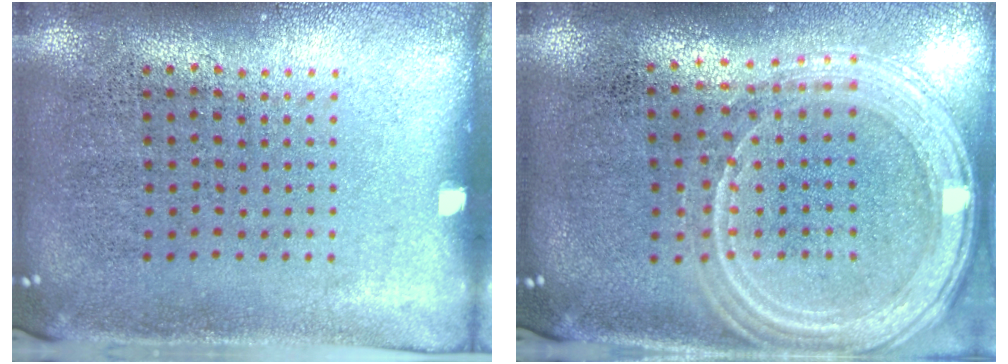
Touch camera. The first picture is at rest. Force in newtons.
{"total": 1.5, "press": 1.4, "slide": 0.3}